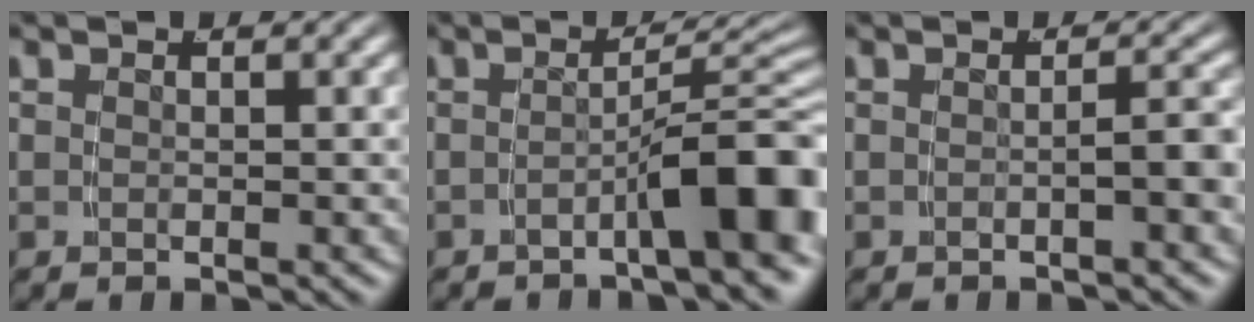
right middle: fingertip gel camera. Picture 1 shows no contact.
{"total": 6.7, "force": [-3.1, 1.1, 5.8], "torque": [-0.057, 0.010, -0.050]}
{"total": 2.1, "force": [-0.9, 0.0, 1.9], "torque": [-0.019, 0.005, -0.014]}